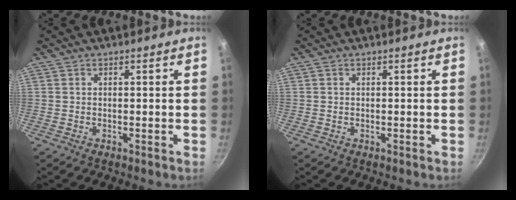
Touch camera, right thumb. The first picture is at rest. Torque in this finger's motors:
{"motor_torque": [-0.48, -0.20, -0.50, 0.23, 0.04]}